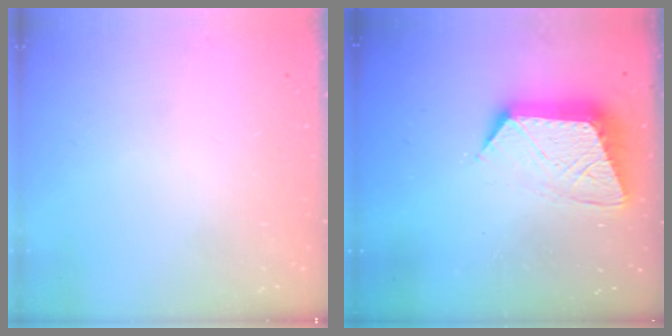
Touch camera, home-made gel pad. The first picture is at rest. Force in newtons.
{"total": 12.6, "press": 12.6, "slide": 1.0}